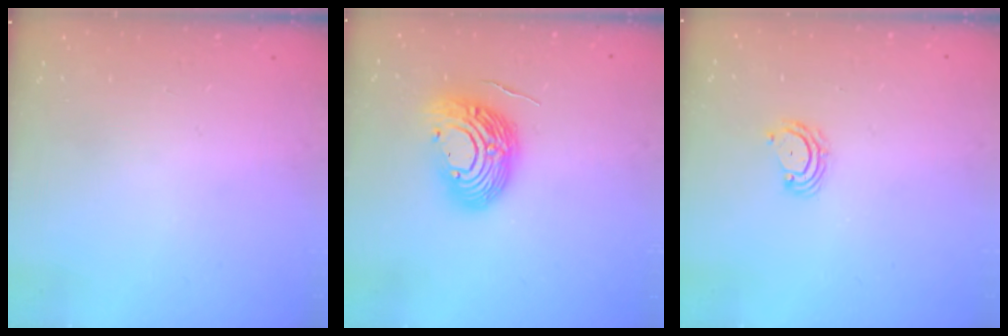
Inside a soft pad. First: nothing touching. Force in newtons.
{"total": 13.7, "press": 13.6, "slide": 1.8}
{"total": 4.1, "press": 4.1, "slide": 0.4}